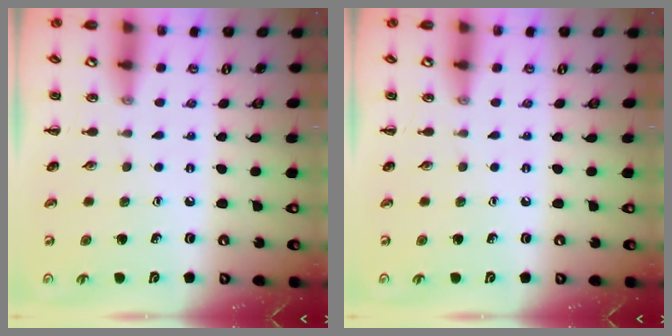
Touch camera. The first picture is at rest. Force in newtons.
{"total": 0.0}